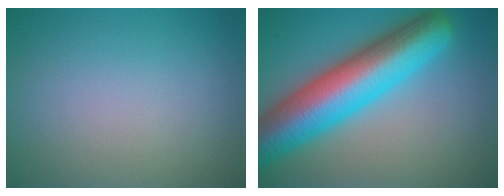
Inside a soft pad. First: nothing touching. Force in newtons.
{"total": 11.9, "press": 11.9, "slide": 0.4}